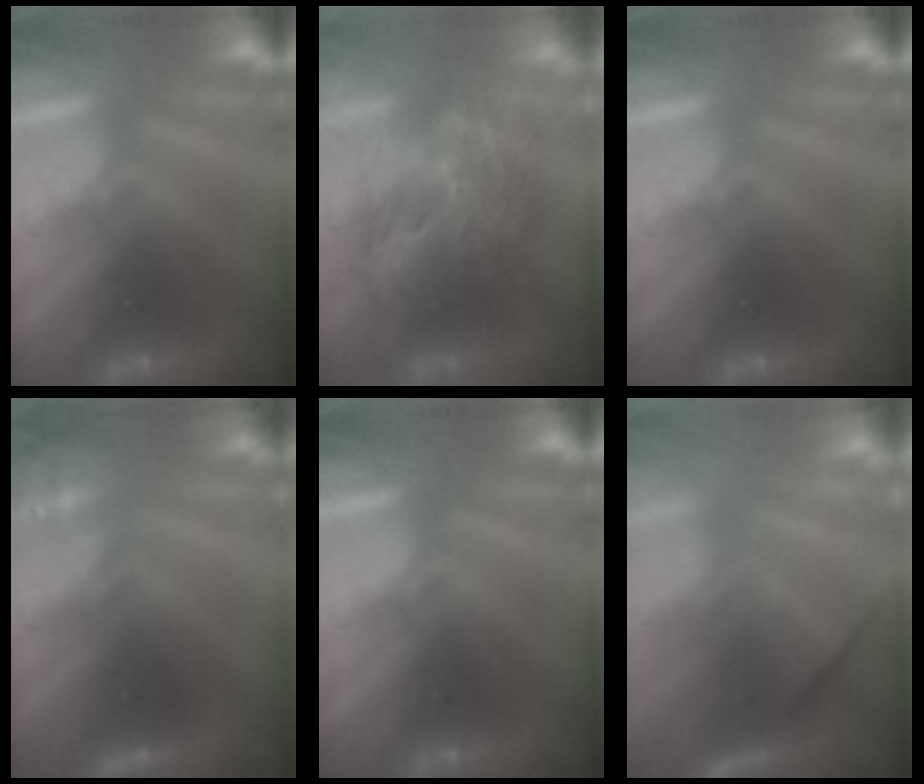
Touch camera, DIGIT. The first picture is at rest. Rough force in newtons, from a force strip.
{"total": 7.8}
{"total": 0.0}
{"total": 3.0}
{"total": 0.0}
{"total": 8.9}